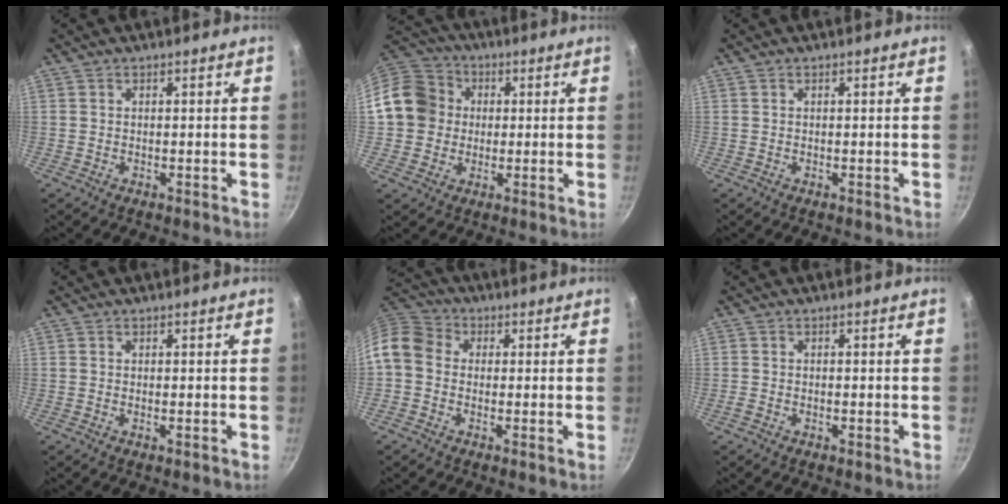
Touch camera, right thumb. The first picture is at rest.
{"total": 13.1, "force": [0.7, 12.0, 5.4], "torque": [-0.080, 0.034, 0.000]}
{"total": 0.0}
{"total": 0.6, "force": [-0.2, 0.1, 0.6], "torque": [-0.012, 0.000, -0.005]}
{"total": 7.8, "force": [-0.5, 6.4, 4.5], "torque": [-0.077, 0.027, -0.032]}
{"total": 0.9, "force": [-0.5, 0.4, 0.7], "torque": [-0.024, 0.006, -0.013]}